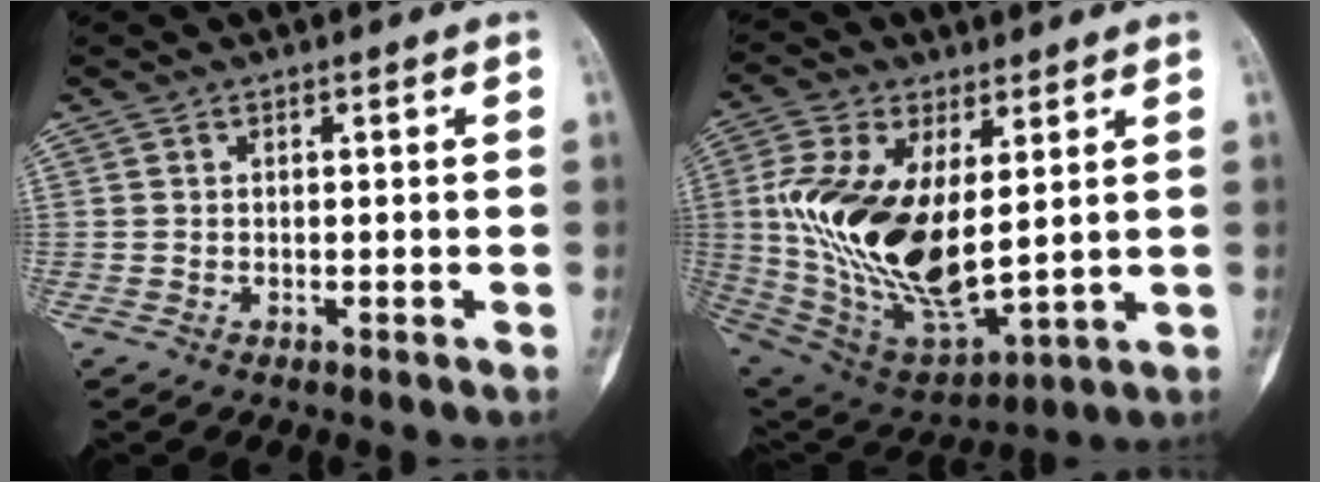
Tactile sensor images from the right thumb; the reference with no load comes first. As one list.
[{"total": 21.9, "force": [2.9, 11.1, 18.7], "torque": [-0.361, -0.024, 0.071]}]